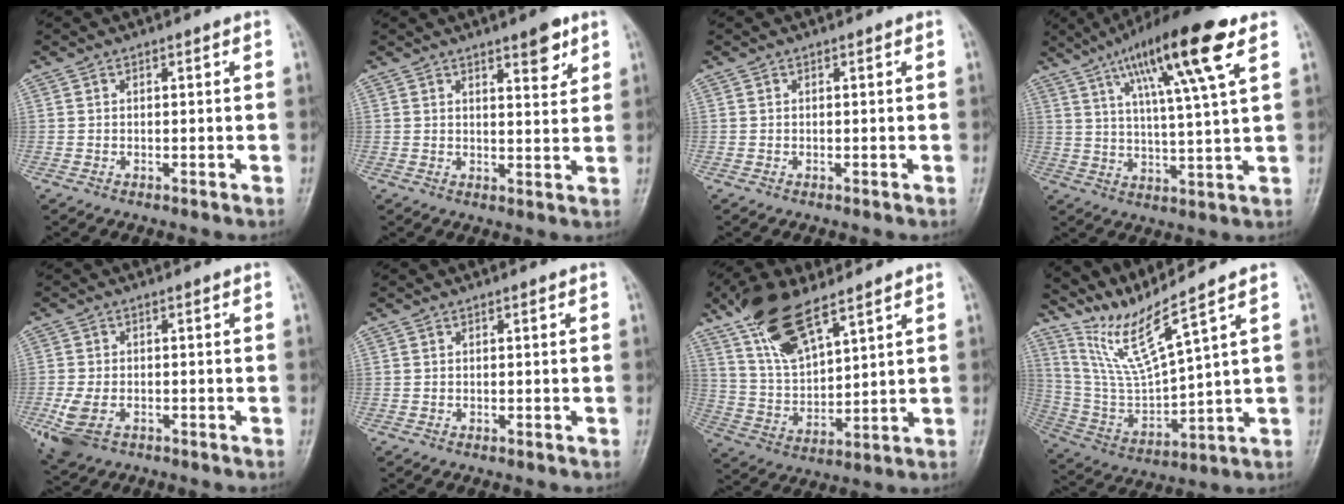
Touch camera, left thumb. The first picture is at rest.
{"total": 6.2, "force": [4.0, 2.0, 4.3], "torque": [-0.044, -0.026, 0.054]}
{"total": 0.0}
{"total": 17.5, "force": [8.9, 2.4, 14.9], "torque": [-0.244, -0.019, 0.146]}
{"total": 5.8, "force": [-2.1, 3.5, 4.1], "torque": [-0.101, 0.002, -0.033]}
{"total": 0.0}
{"total": 13.9, "force": [9.2, 5.0, 9.1], "torque": [-0.158, -0.034, 0.190]}
{"total": 11.7, "force": [9.2, -1.1, 7.1], "torque": [-0.138, -0.064, 0.198]}